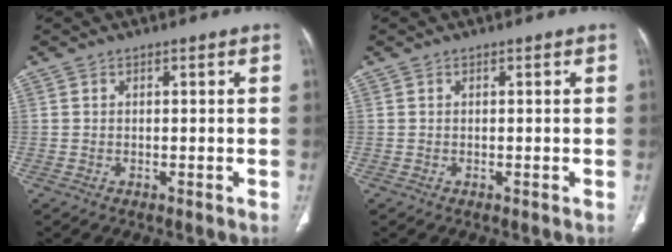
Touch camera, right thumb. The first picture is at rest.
{"total": 0.0}